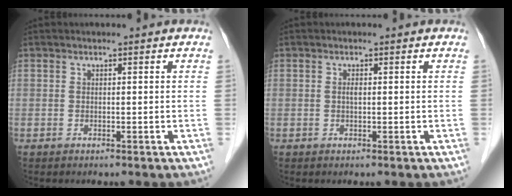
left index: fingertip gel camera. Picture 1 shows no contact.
{"total": 0.6, "force": [0.1, 0.1, 0.6], "torque": [-0.015, 0.000, 0.001]}